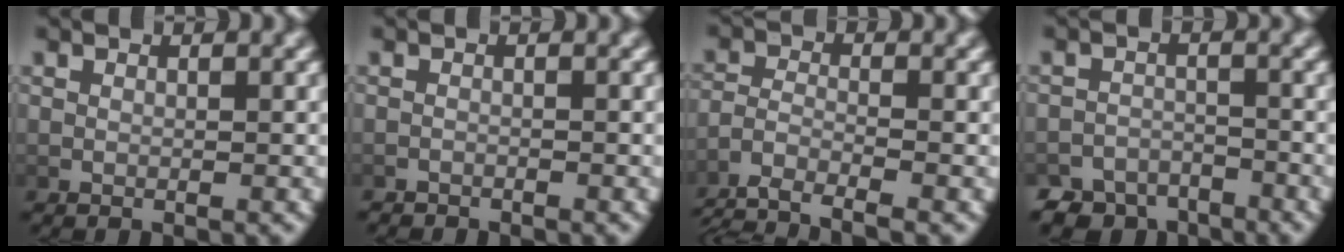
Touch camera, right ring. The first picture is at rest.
{"total": 1.2, "force": [-1.2, 0.1, -0.2], "torque": [-0.001, -0.009, -0.017]}
{"total": 6.5, "force": [-5.4, 2.2, 2.8], "torque": [-0.059, -0.023, -0.082]}
{"total": 6.4, "force": [-5.6, 3.1, 0.8], "torque": [0.014, -0.013, -0.099]}